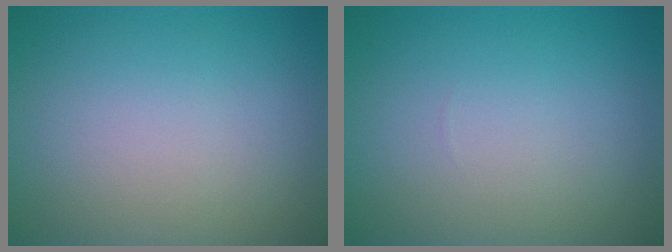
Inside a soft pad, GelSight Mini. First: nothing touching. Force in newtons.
{"total": 0.0}